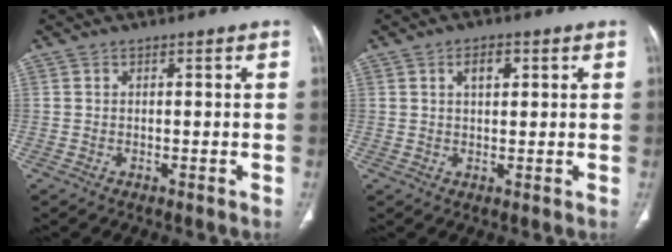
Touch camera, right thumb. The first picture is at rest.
{"total": 3.5, "force": [1.4, 1.8, 2.6], "torque": [-0.037, -0.002, 0.024]}